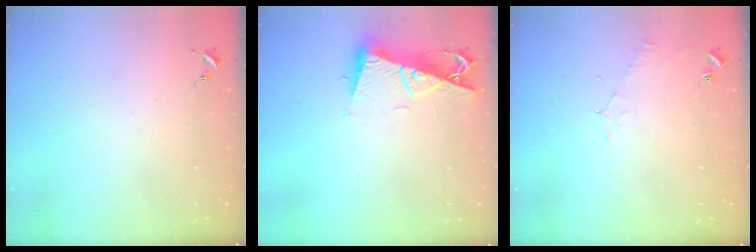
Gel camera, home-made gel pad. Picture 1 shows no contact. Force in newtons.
{"total": 10.1, "press": 10.0, "slide": 1.3}
{"total": 4.8, "press": 4.8, "slide": 0.6}